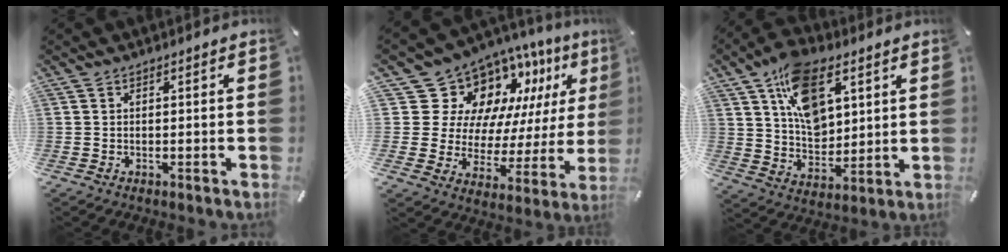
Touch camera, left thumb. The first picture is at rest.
{"total": 15.2, "force": [10.7, 9.8, 4.5], "torque": [-0.084, -0.106, 0.198]}
{"total": 15.5, "force": [7.3, 9.8, 9.5], "torque": [-0.164, -0.015, 0.139]}